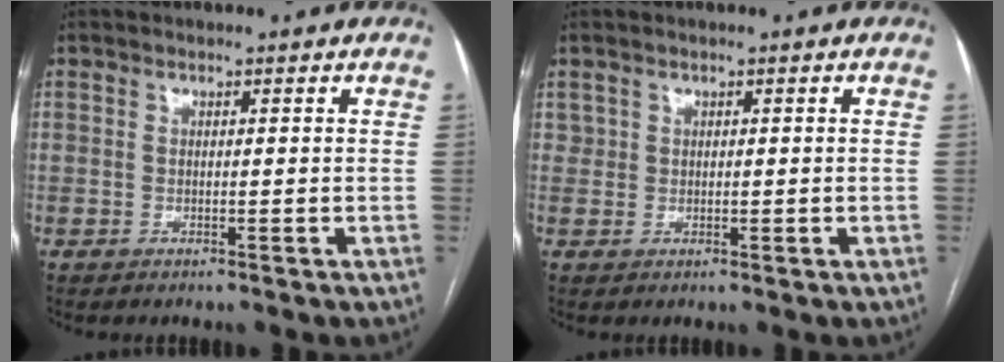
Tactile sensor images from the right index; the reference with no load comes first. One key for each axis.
{"total": 1.1, "fx": 0.5, "fy": 1.0, "fz": 0.1, "tx": 0.007, "ty": 0.004, "tz": 0.008}